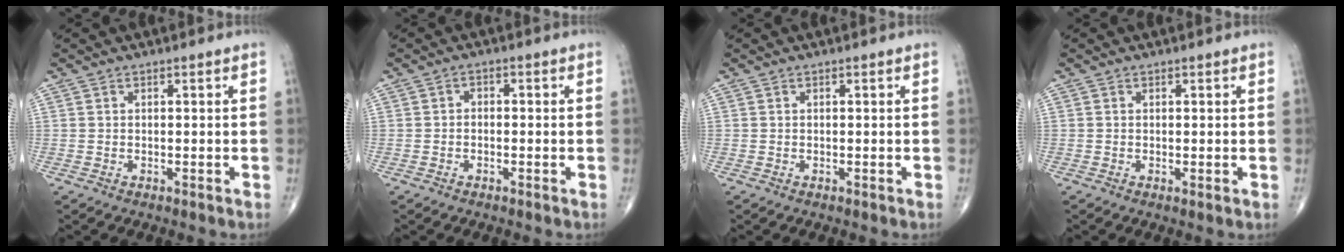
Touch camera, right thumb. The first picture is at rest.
{"total": 1.1, "force": [-0.5, 0.8, 0.6], "torque": [-0.003, 0.007, -0.014]}
{"total": 0.0}
{"total": 0.6, "force": [0.0, 0.1, 0.6], "torque": [-0.013, -0.004, -0.001]}